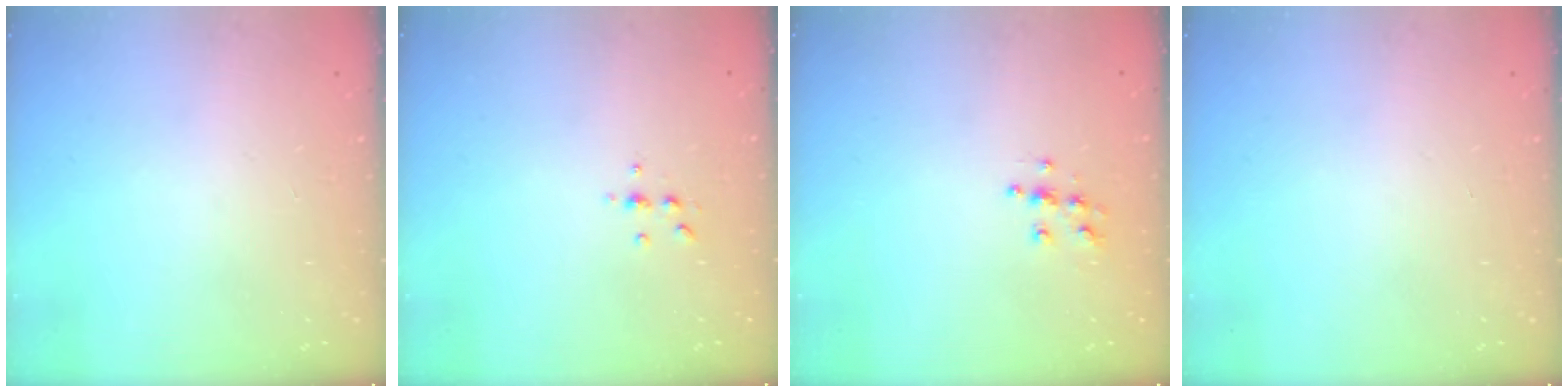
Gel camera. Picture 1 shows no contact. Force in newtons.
{"total": 4.2, "press": 4.1, "slide": 0.5}
{"total": 6.4, "press": 6.4, "slide": 0.3}
{"total": 0.0}